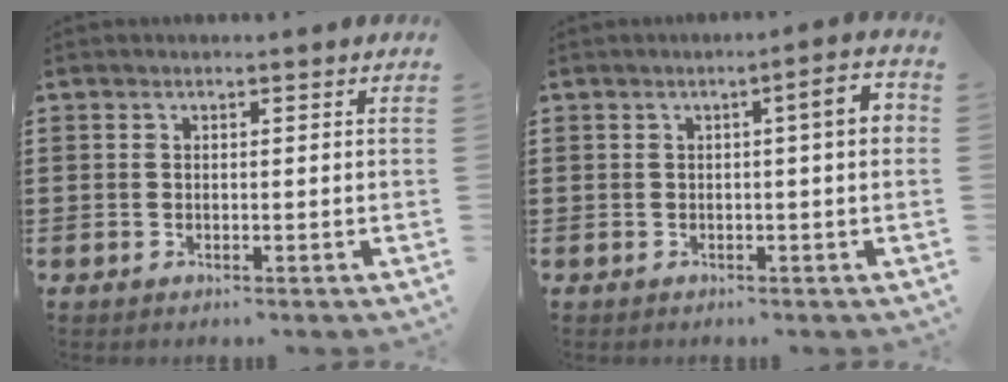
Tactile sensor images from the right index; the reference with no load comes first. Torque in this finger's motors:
{"motor_torque": [-0.02, 0.22, -0.01, -0.03]}